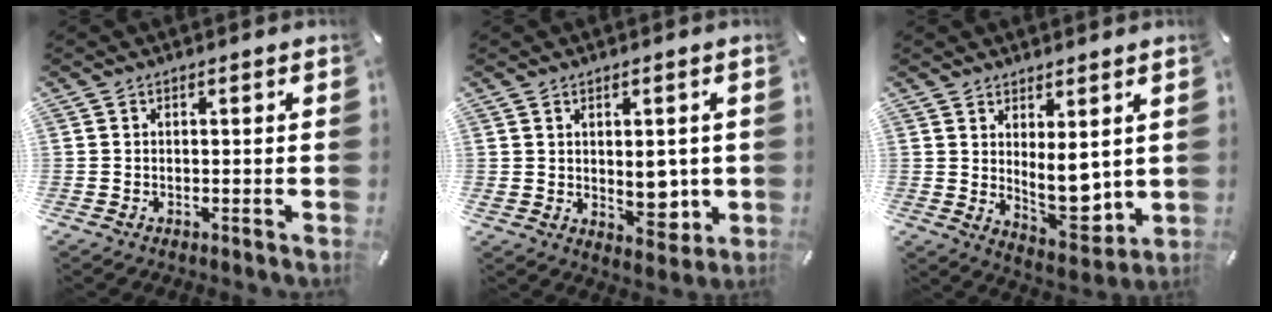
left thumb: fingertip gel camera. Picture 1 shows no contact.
{"total": 6.7, "force": [0.3, 4.7, 4.7], "torque": [-0.046, -0.004, 0.009]}
{"total": 9.1, "force": [2.3, 5.1, 7.2], "torque": [-0.094, -0.035, 0.046]}